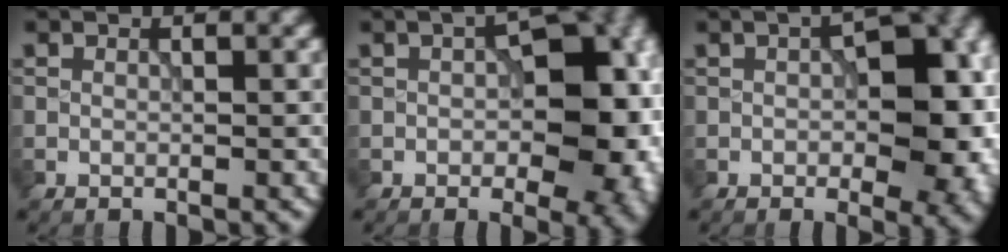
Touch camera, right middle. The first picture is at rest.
{"total": 11.7, "force": [-0.4, 6.8, 9.6], "torque": [-0.091, 0.007, -0.006]}
{"total": 10.6, "force": [-0.1, 5.5, 9.0], "torque": [-0.099, 0.010, 0.000]}